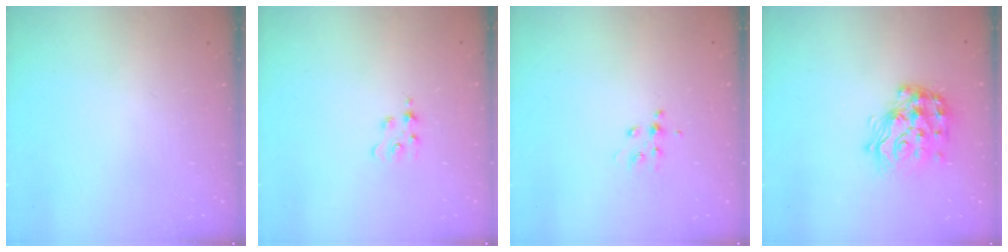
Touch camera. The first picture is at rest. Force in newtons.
{"total": 1.8, "press": 1.8, "slide": 0.3}
{"total": 5.5, "press": 5.5, "slide": 0.6}
{"total": 18.2, "press": 18.1, "slide": 1.2}